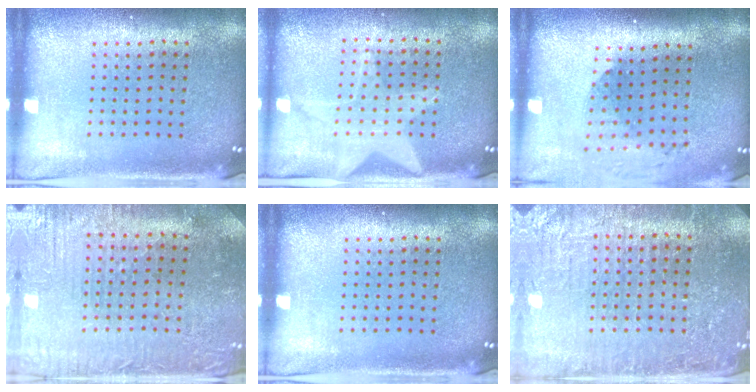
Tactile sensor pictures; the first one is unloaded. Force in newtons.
{"total": 1.5, "press": 1.5, "slide": 0.3}
{"total": 1.8, "press": 1.4, "slide": 1.1}
{"total": 1.3, "press": 1.3, "slide": 0.4}
{"total": 0.0}
{"total": 4.1, "press": 4.0, "slide": 1.1}